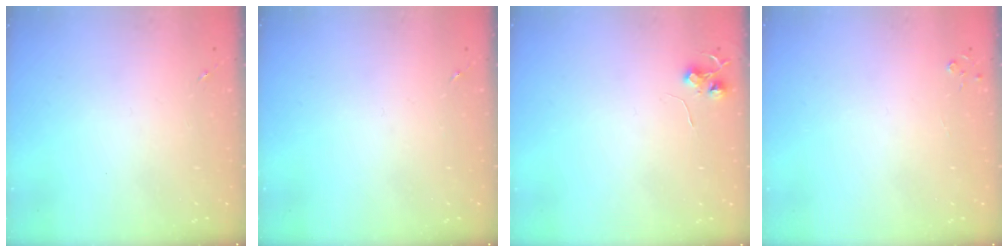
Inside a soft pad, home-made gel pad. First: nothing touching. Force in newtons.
{"total": 0.0}
{"total": 6.0, "press": 6.0, "slide": 0.5}
{"total": 2.7, "press": 2.7, "slide": 0.3}